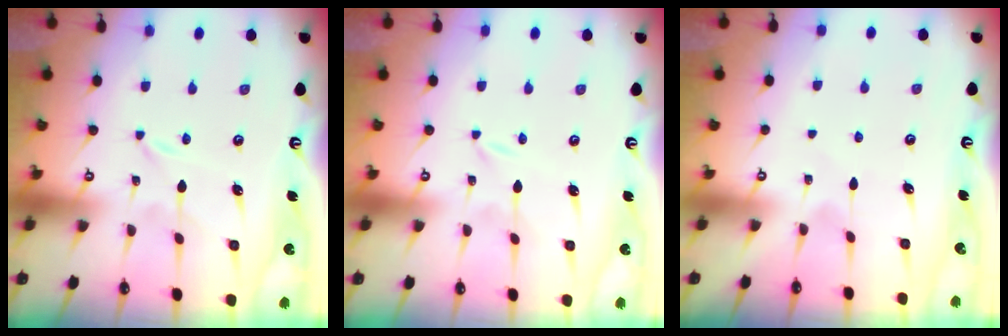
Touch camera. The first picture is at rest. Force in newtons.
{"total": 0.6, "press": 0.6, "slide": 0.1}
{"total": 2.6, "press": 2.6, "slide": 0.4}